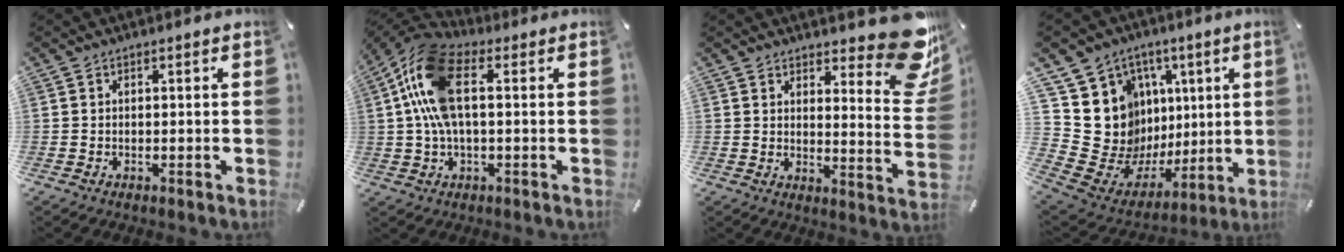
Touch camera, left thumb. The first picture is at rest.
{"total": 15.3, "force": [2.5, 7.8, 12.9], "torque": [-0.276, -0.004, 0.044]}
{"total": 14.2, "force": [9.9, 5.6, 8.5], "torque": [-0.093, -0.084, 0.170]}
{"total": 19.9, "force": [3.5, 18.0, 7.7], "torque": [-0.134, -0.064, 0.107]}